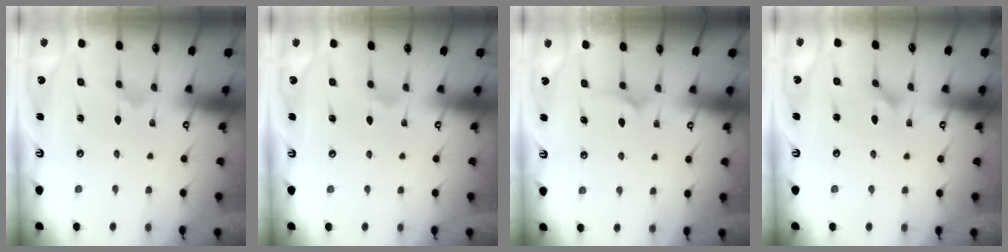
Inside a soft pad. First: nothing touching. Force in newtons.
{"total": 2.2, "press": 2.2, "slide": 0.4}
{"total": 6.6, "press": 6.6, "slide": 0.5}
{"total": 2.7, "press": 2.6, "slide": 0.3}